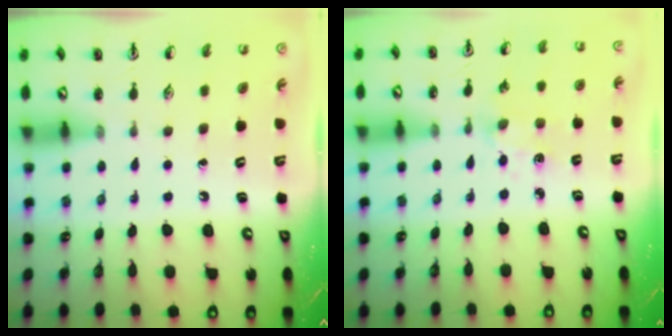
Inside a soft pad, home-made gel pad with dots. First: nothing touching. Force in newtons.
{"total": 2.8, "press": 2.7, "slide": 0.4}